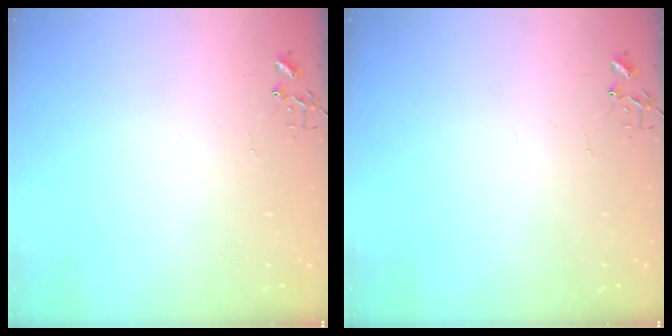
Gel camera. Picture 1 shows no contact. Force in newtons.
{"total": 0.0}